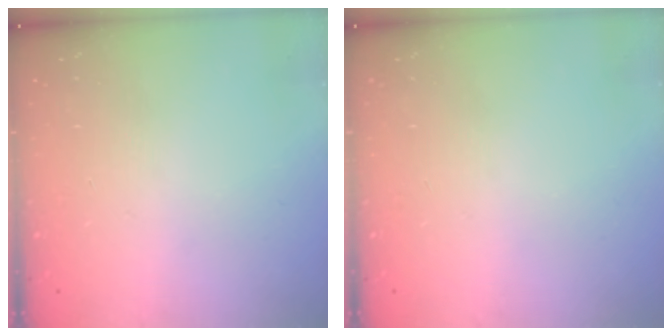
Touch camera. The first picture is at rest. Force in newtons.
{"total": 0.0}